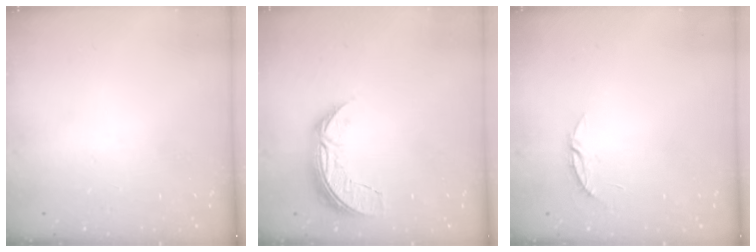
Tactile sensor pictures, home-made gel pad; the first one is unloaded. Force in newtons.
{"total": 7.3, "press": 7.3, "slide": 0.6}
{"total": 3.8, "press": 3.8, "slide": 0.2}